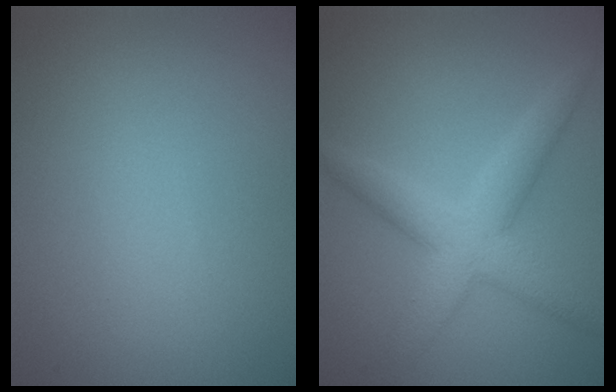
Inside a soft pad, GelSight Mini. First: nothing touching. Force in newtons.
{"total": 4.5, "press": 4.5, "slide": 0.2}